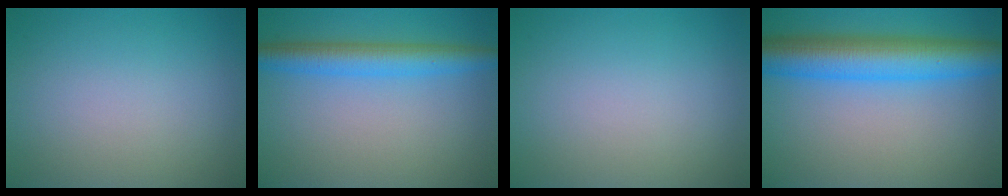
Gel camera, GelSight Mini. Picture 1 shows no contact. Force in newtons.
{"total": 4.6, "press": 4.6, "slide": 0.1}
{"total": 0.0}
{"total": 8.4, "press": 8.4, "slide": 0.3}